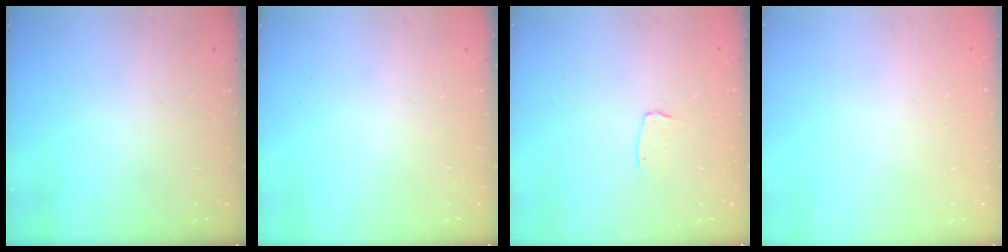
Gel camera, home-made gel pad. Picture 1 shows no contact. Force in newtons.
{"total": 0.0}
{"total": 4.0, "press": 3.9, "slide": 0.2}
{"total": 0.0}